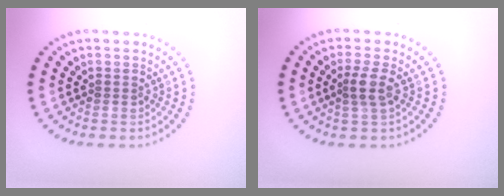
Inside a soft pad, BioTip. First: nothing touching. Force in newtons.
{"total": 2.0, "press": 1.7, "slide": 1.0}